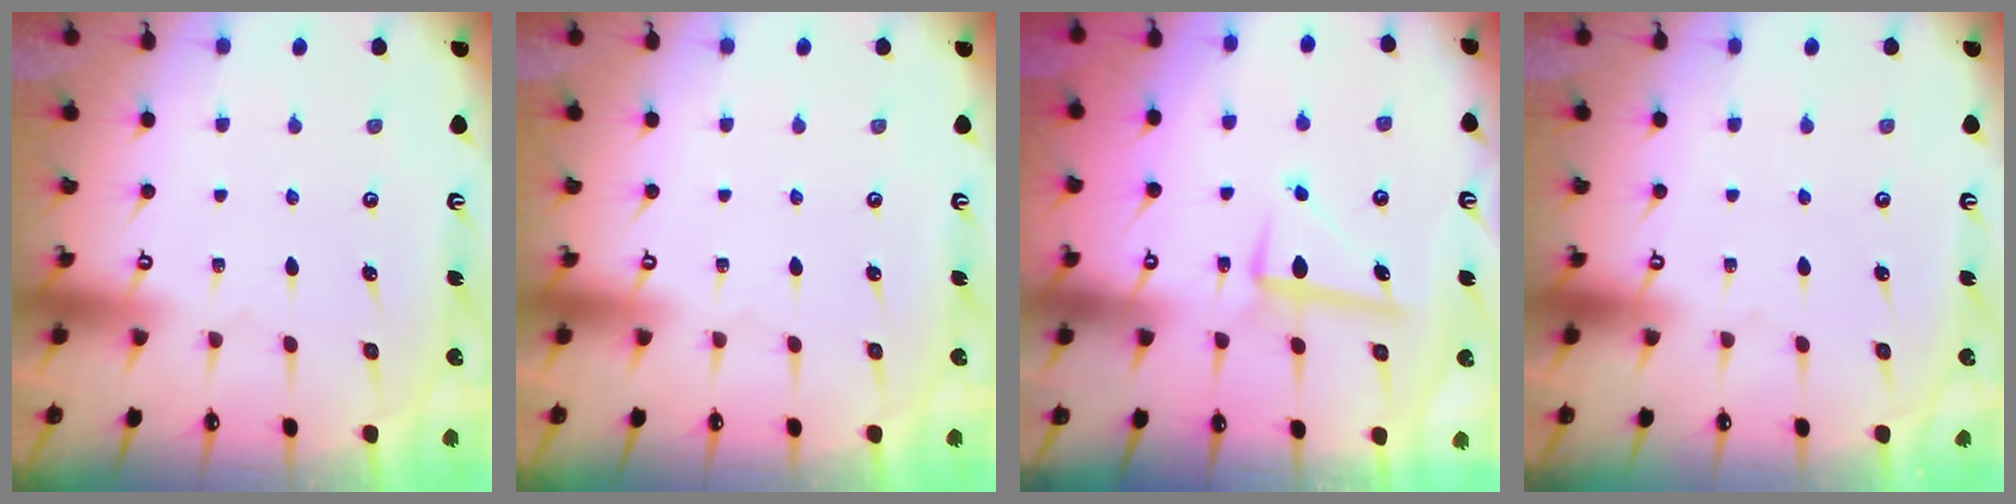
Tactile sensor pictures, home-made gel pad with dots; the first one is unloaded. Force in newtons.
{"total": 0.0}
{"total": 7.0, "press": 6.8, "slide": 1.3}
{"total": 0.0}